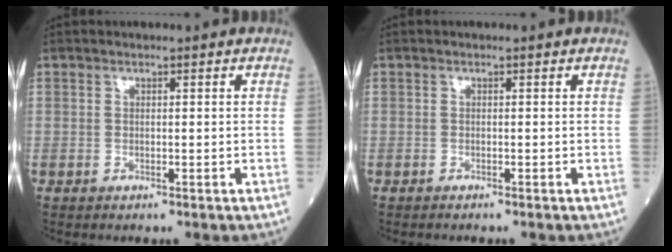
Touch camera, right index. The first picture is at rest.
{"total": 0.7, "force": [-0.6, 0.0, 0.3], "torque": [0.001, -0.001, -0.010]}